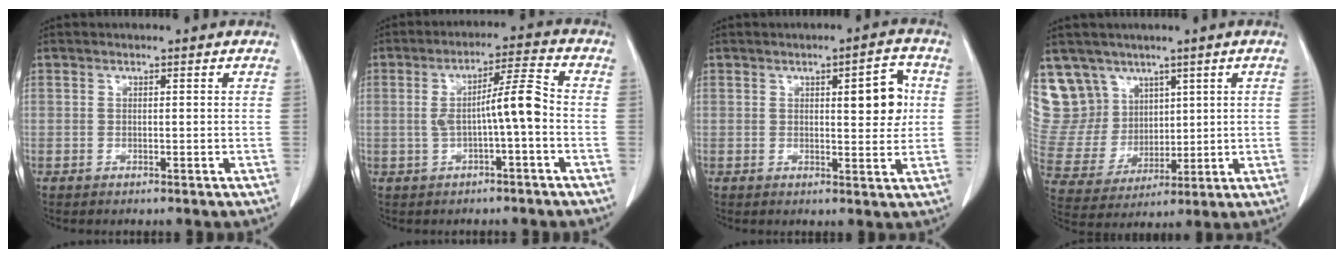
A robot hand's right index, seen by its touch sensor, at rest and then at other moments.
{"total": 6.8, "force": [-0.8, 0.3, 6.8], "torque": [-0.115, 0.021, -0.012]}
{"total": 6.3, "force": [1.3, 1.8, 5.9], "torque": [-0.078, 0.006, 0.018]}
{"total": 11.9, "force": [7.8, 8.9, 1.3], "torque": [-0.050, 0.038, 0.176]}